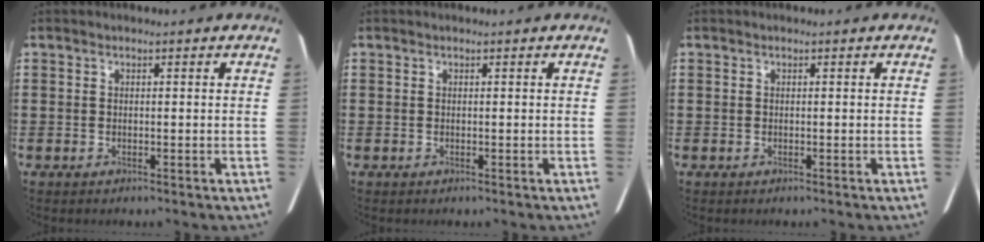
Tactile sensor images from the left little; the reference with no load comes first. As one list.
[{"total": 0.0}, {"total": 0.0}]